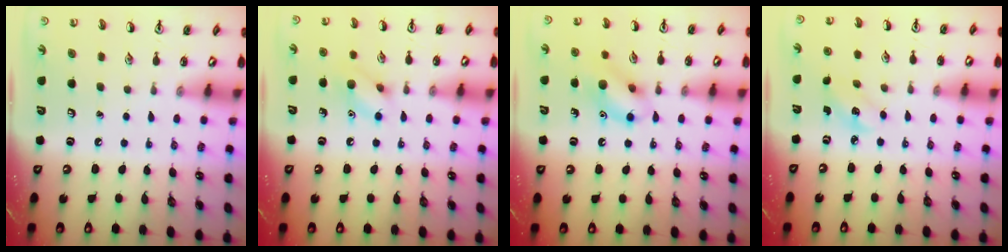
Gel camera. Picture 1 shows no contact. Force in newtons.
{"total": 8.7, "press": 8.6, "slide": 0.6}
{"total": 11.5, "press": 11.4, "slide": 1.2}
{"total": 2.7, "press": 2.6, "slide": 0.9}